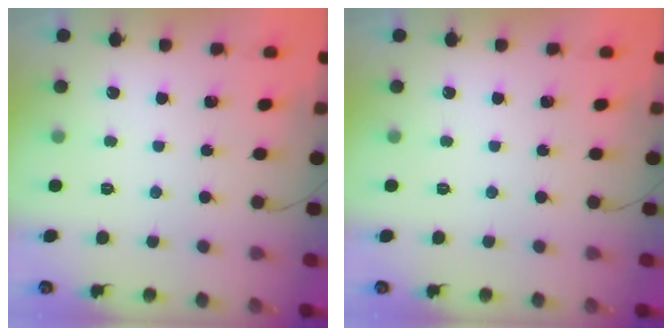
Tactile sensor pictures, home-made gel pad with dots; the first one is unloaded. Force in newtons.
{"total": 0.0}